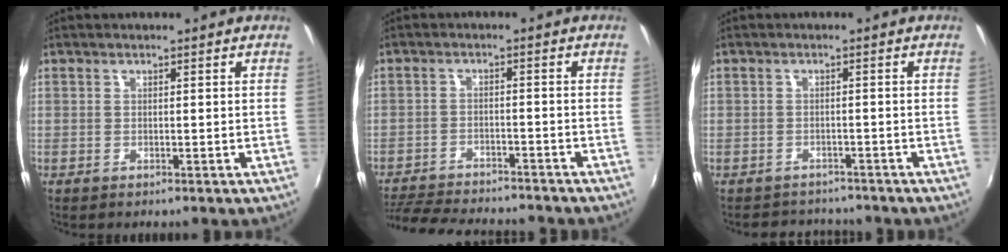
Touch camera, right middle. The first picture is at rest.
{"total": 14.7, "force": [-13.2, 3.1, 5.7], "torque": [-0.128, -0.018, -0.199]}
{"total": 4.9, "force": [-4.4, 2.2, 0.3], "torque": [-0.014, 0.011, -0.066]}